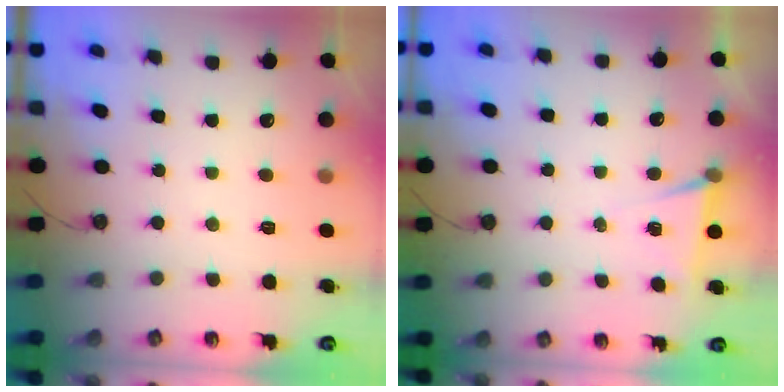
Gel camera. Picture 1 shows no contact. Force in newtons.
{"total": 5.4, "press": 3.2, "slide": 4.4}